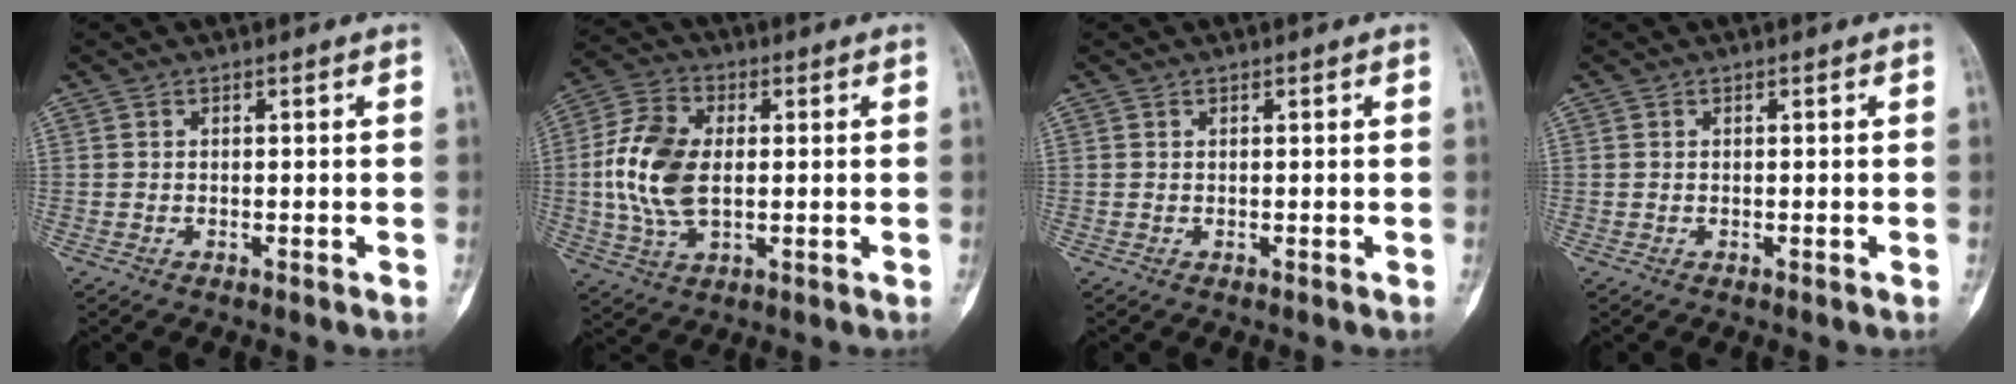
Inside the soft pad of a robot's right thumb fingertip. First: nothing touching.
{"total": 12.7, "force": [0.4, 7.6, 10.2], "torque": [-0.211, 0.009, 0.006]}
{"total": 0.0}
{"total": 0.0}